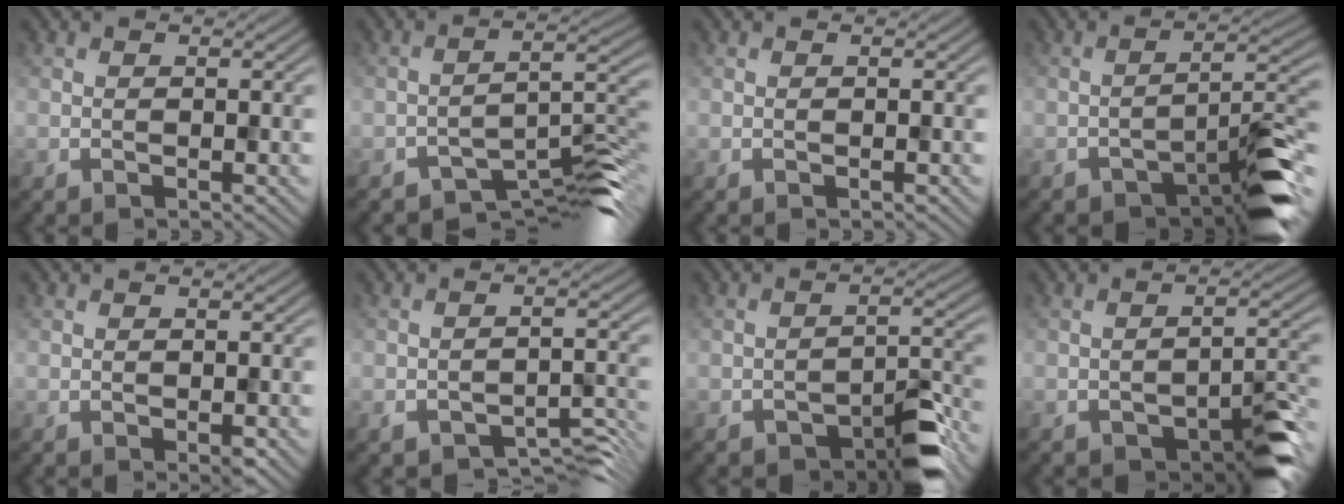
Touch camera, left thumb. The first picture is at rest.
{"total": 7.8, "force": [-6.4, 1.7, 4.1], "torque": [-0.046, 0.003, -0.112]}
{"total": 0.0}
{"total": 7.7, "force": [-5.3, 1.9, 5.4], "torque": [-0.070, 0.011, -0.086]}
{"total": 1.0, "force": [-0.4, 0.4, 0.8], "torque": [-0.014, -0.005, -0.005]}
{"total": 4.7, "force": [-3.7, 1.6, 2.4], "torque": [-0.033, -0.006, -0.052]}
{"total": 5.7, "force": [-3.7, 2.2, 3.8], "torque": [-0.049, 0.009, -0.057]}
{"total": 5.8, "force": [-3.6, 2.2, 4.1], "torque": [-0.050, 0.002, -0.049]}